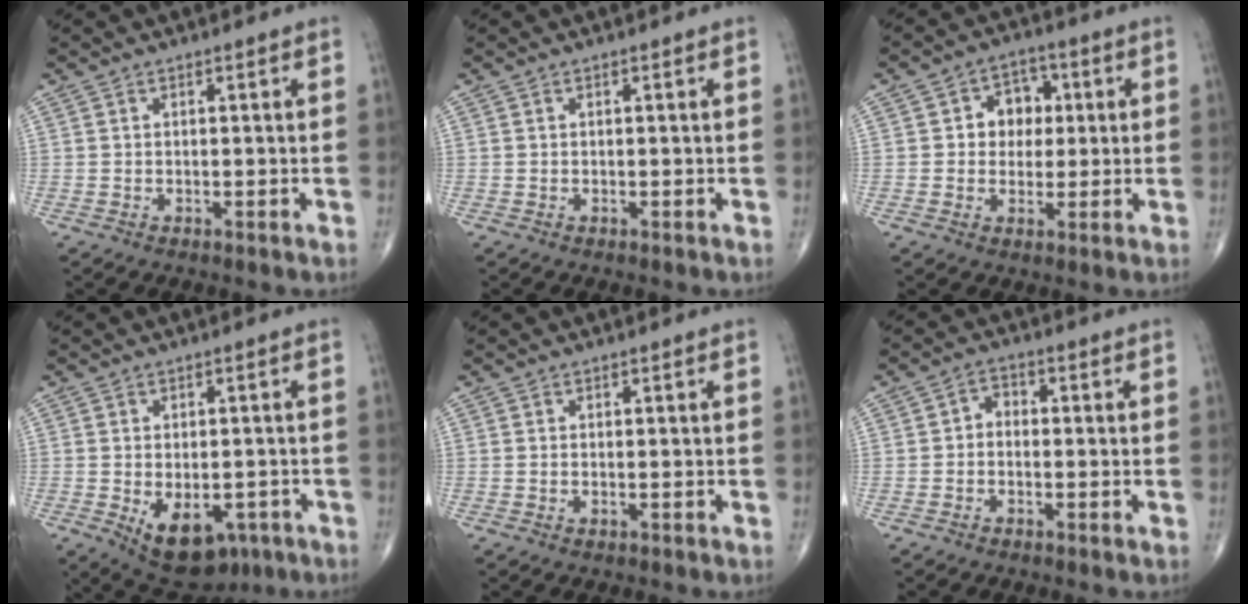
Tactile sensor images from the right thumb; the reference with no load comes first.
{"total": 0.0}
{"total": 7.1, "force": [1.0, 5.9, 3.8], "torque": [-0.007, 0.008, 0.009]}
{"total": 11.0, "force": [-4.4, 6.6, 7.7], "torque": [-0.090, 0.006, -0.050]}
{"total": 0.5, "force": [-0.2, 0.2, 0.4], "torque": [-0.009, 0.001, -0.003]}
{"total": 2.7, "force": [-0.6, 2.1, 1.7], "torque": [-0.012, 0.017, -0.023]}